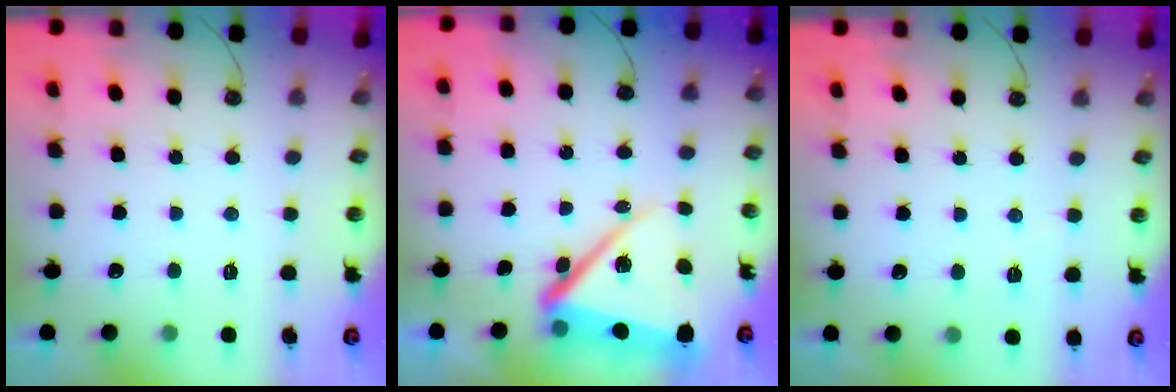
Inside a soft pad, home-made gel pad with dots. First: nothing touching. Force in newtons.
{"total": 14.2, "press": 14.1, "slide": 1.3}
{"total": 1.5, "press": 1.5, "slide": 0.5}